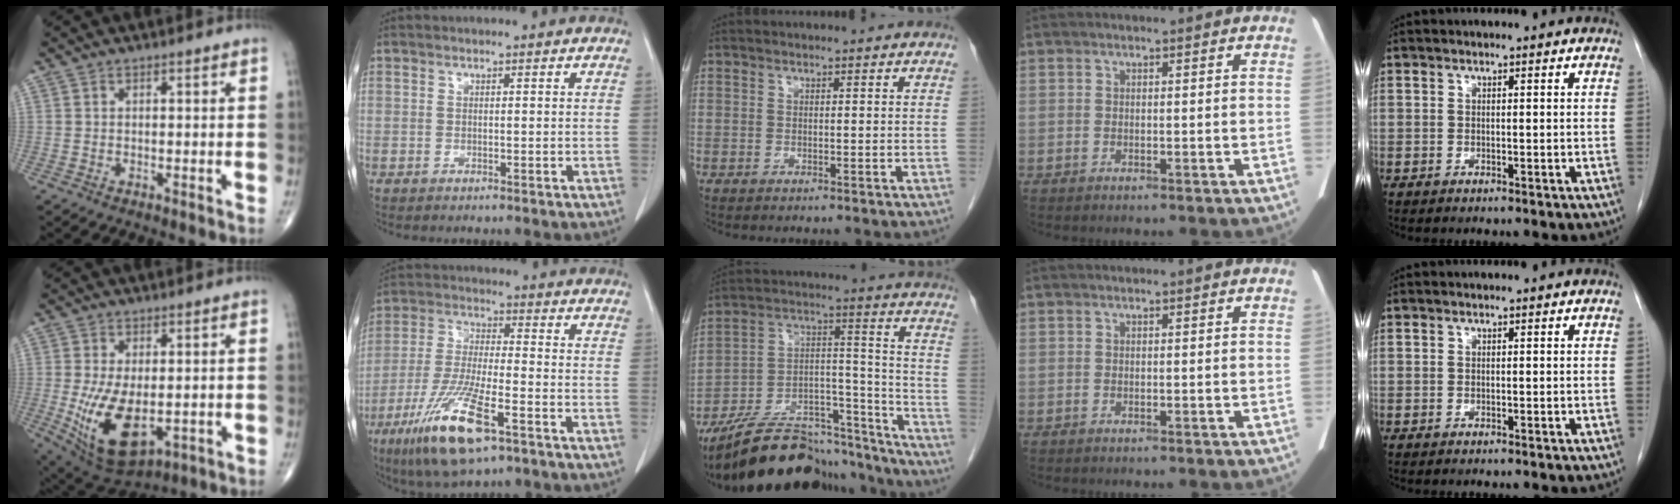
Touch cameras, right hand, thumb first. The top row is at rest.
{"thumb": {"total": 13.4, "force": [-2.3, 7.0, 11.2], "torque": [-0.204, -0.018, -0.016]}, "index": {"total": 14.2, "force": [-7.8, 2.4, 11.7], "torque": [-0.240, -0.030, -0.138]}, "middle": {"total": 25.6, "force": [-22.8, 6.2, 9.8], "torque": [-0.139, 0.022, -0.350]}}